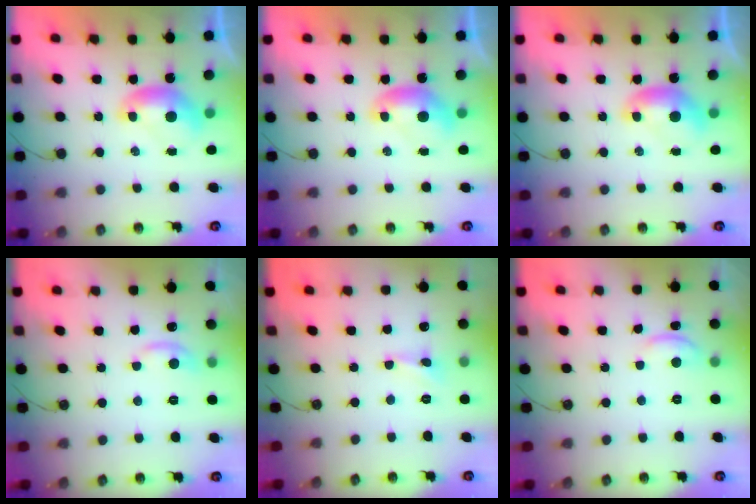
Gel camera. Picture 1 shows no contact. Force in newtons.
{"total": 0.0}
{"total": 0.0}
{"total": 0.7, "press": 0.1, "slide": 0.7}
{"total": 1.1, "press": 1.0, "slide": 0.4}
{"total": 1.4, "press": 1.3, "slide": 0.5}